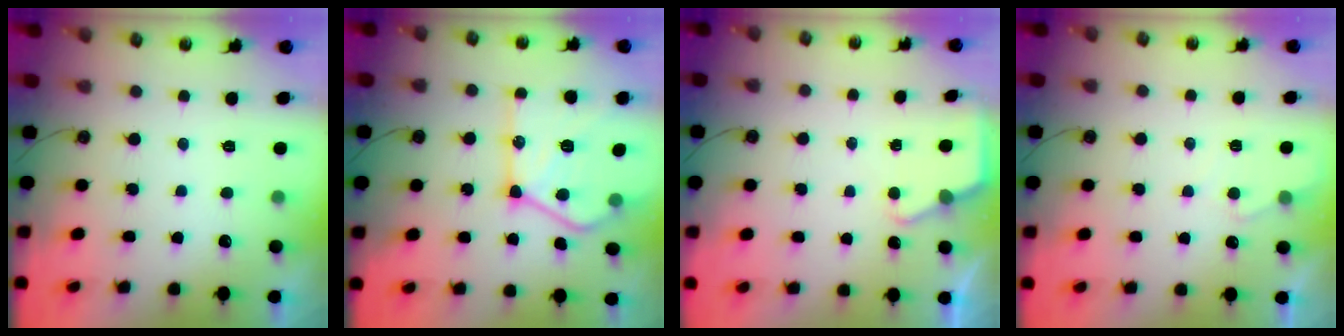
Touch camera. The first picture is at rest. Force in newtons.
{"total": 19.1, "press": 19.1, "slide": 1.0}
{"total": 2.7, "press": 2.7, "slide": 0.2}
{"total": 4.6, "press": 4.5, "slide": 0.5}